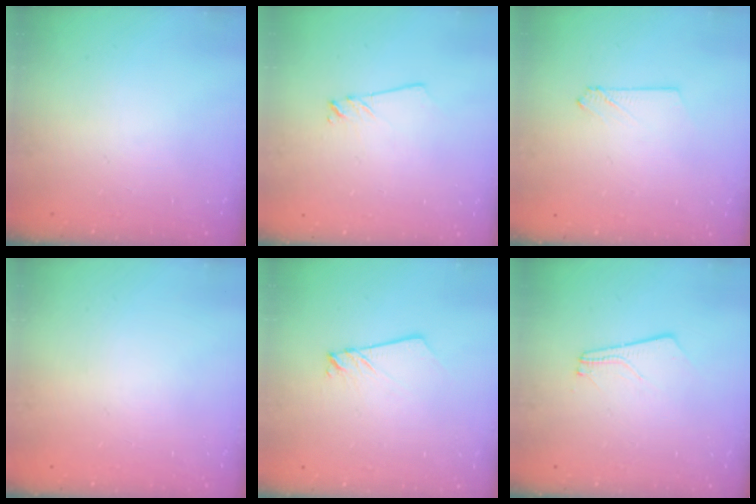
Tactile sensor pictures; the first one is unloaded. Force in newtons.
{"total": 2.0, "press": 2.0, "slide": 0.2}
{"total": 2.1, "press": 2.1, "slide": 0.2}
{"total": 0.0}
{"total": 2.5, "press": 2.5, "slide": 0.2}
{"total": 2.5, "press": 2.5, "slide": 0.3}